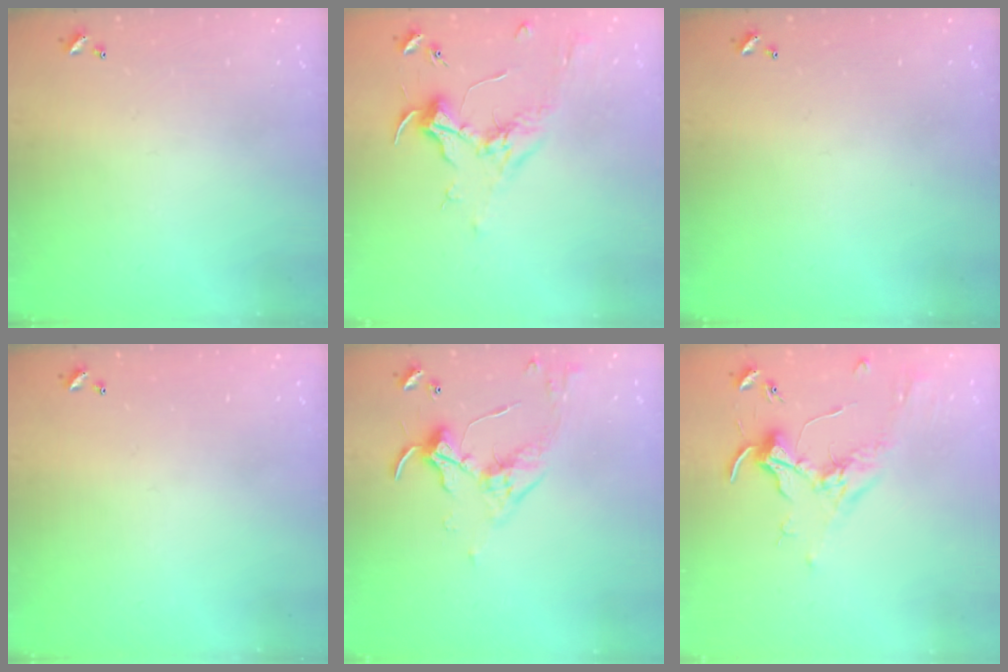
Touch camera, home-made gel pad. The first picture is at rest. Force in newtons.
{"total": 1.8, "press": 1.7, "slide": 0.6}
{"total": 0.0}
{"total": 0.0}
{"total": 3.3, "press": 3.2, "slide": 0.6}
{"total": 1.7, "press": 1.5, "slide": 0.7}